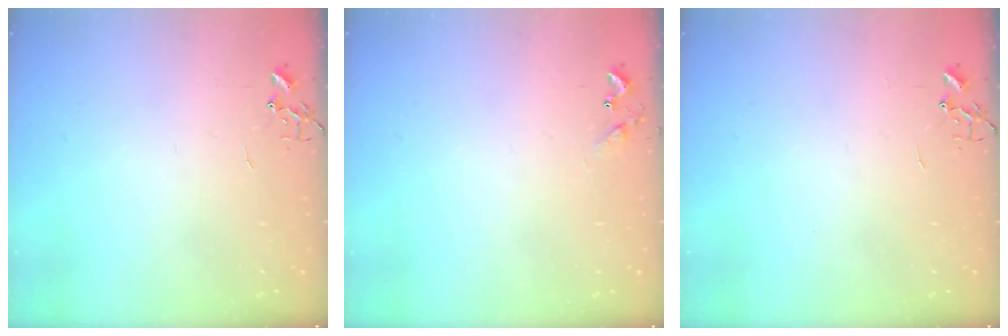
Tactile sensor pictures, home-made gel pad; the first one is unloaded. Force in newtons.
{"total": 5.9, "press": 5.9, "slide": 0.5}
{"total": 0.0}